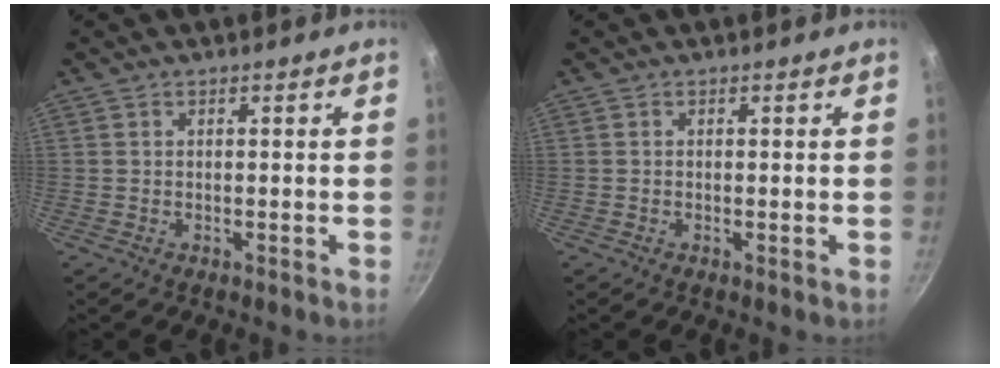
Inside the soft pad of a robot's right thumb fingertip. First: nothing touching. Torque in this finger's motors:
{"motor_torque": [0.80, 0.56, -0.01, -0.16, -0.02]}